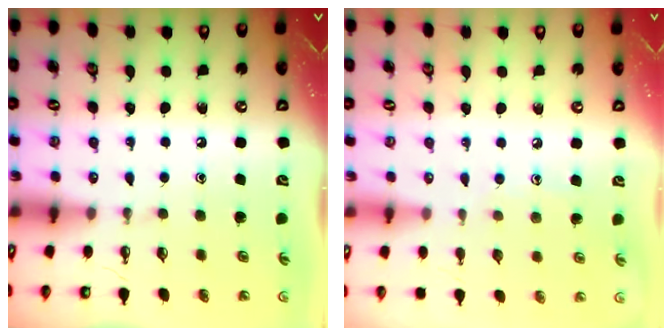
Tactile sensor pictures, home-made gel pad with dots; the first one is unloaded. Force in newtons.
{"total": 5.0, "press": 4.9, "slide": 0.5}